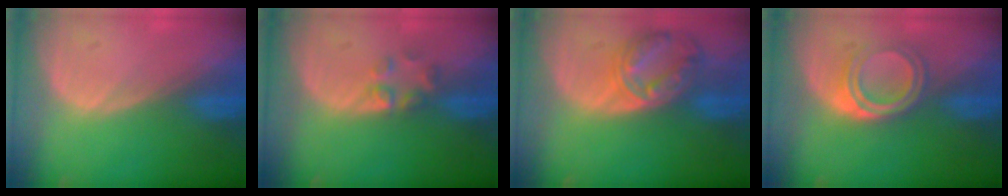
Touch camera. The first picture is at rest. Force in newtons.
{"total": 2.6, "press": 2.6, "slide": 0.2}
{"total": 8.2, "press": 7.1, "slide": 4.1}
{"total": 5.3, "press": 4.5, "slide": 2.8}